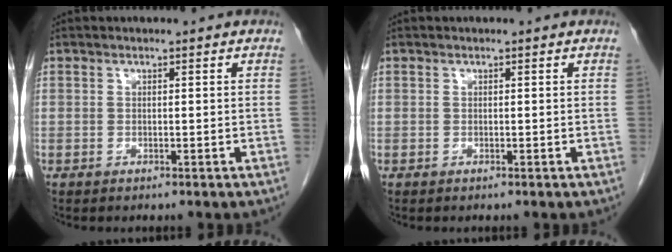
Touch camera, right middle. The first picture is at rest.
{"total": 0.0}